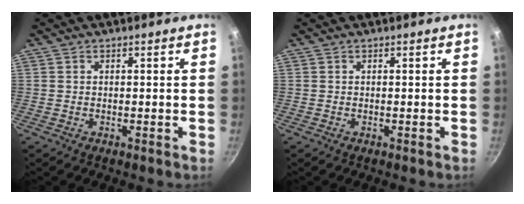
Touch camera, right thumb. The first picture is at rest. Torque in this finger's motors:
{"motor_torque": [0.00, 0.00, 0.00, 0.00, 0.00]}